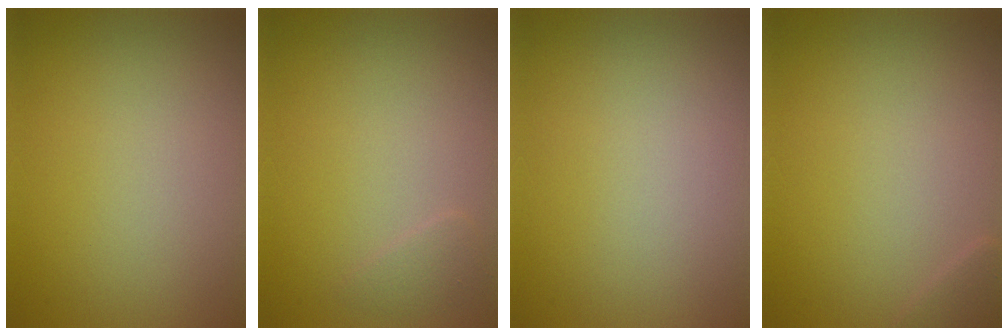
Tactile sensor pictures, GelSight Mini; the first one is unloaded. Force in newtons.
{"total": 0.9, "press": 0.9, "slide": 0.0}
{"total": 0.0}
{"total": 0.8, "press": 0.8, "slide": 0.1}